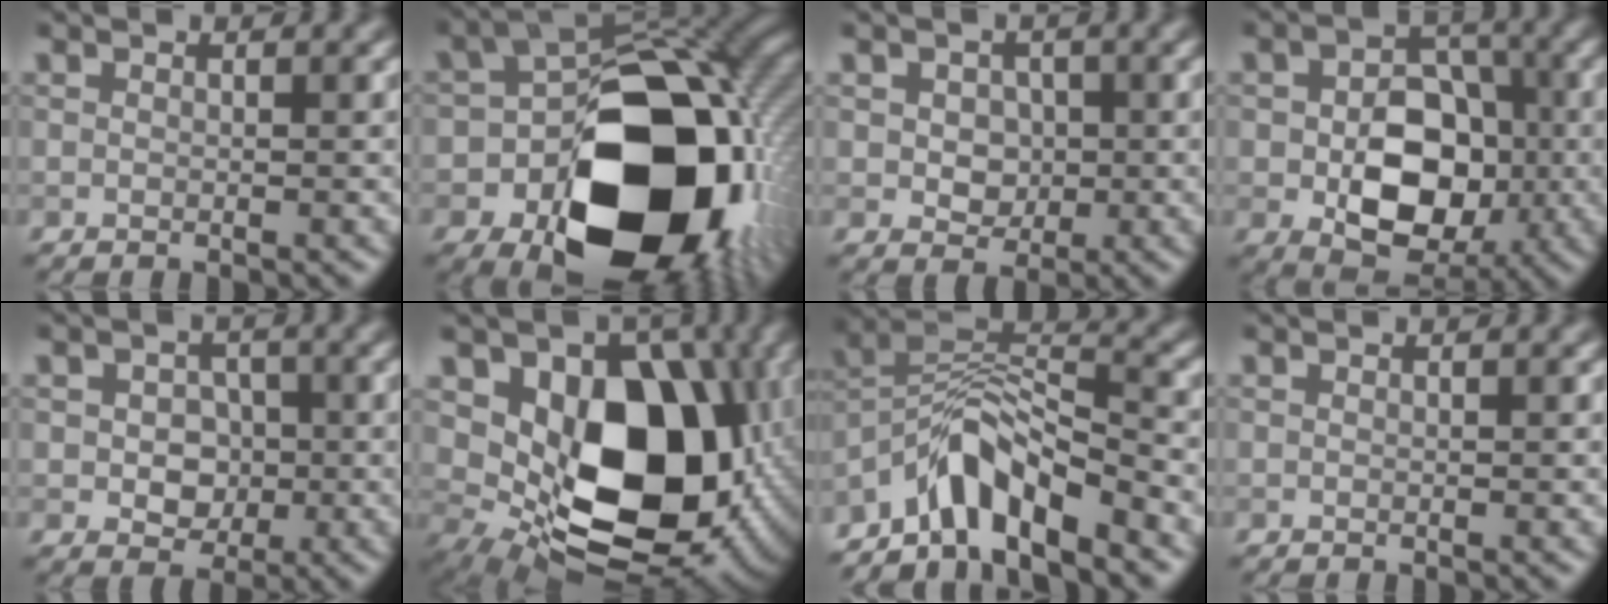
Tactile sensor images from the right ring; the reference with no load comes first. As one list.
[{"total": 18.6, "force": [-5.4, 12.9, 12.3], "torque": [-0.158, -0.044, -0.076]}, {"total": 2.5, "force": [-0.1, 2.1, 1.4], "torque": [-0.027, -0.002, -0.008]}, {"total": 8.7, "force": [-1.8, 6.1, 6.0], "torque": [-0.095, -0.005, -0.027]}, {"total": 3.4, "force": [-0.5, 2.7, 2.0], "torque": [-0.029, -0.004, -0.018]}, {"total": 14.3, "force": [1.2, 9.9, 10.3], "torque": [-0.136, -0.034, 0.027]}, {"total": 6.4, "force": [-5.1, 1.5, 3.5], "torque": [-0.055, 0.008, -0.104]}, {"total": 0.0}]